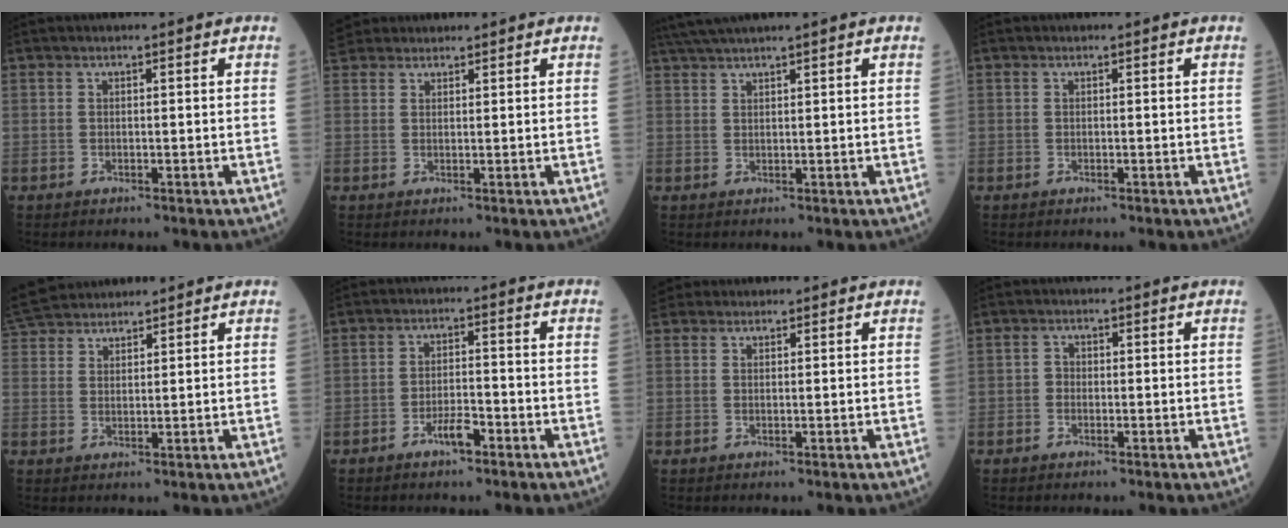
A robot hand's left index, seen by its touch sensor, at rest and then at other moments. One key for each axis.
{"total": 4.7, "fx": 4.3, "fy": 1.7, "fz": 0.7, "tx": -0.018, "ty": 0.029, "tz": 0.081}
{"total": 5.2, "fx": 4.5, "fy": -1.0, "fz": 2.6, "tx": -0.050, "ty": 0.027, "tz": 0.087}
{"total": 0.0}
{"total": 9.4, "fx": 8.7, "fy": 2.3, "fz": 2.8, "tx": -0.061, "ty": 0.042, "tz": 0.161}
{"total": 3.4, "fx": -2.3, "fy": 0.8, "fz": 2.3, "tx": -0.043, "ty": 0.002, "tz": -0.044}
{"total": 2.8, "fx": 2.6, "fy": 1.2, "fz": 0.2, "tx": -0.005, "ty": 0.027, "tz": 0.044}
{"total": 1.7, "fx": -0.5, "fy": 1.4, "fz": 0.7, "tx": -0.008, "ty": 0.005, "tz": -0.015}